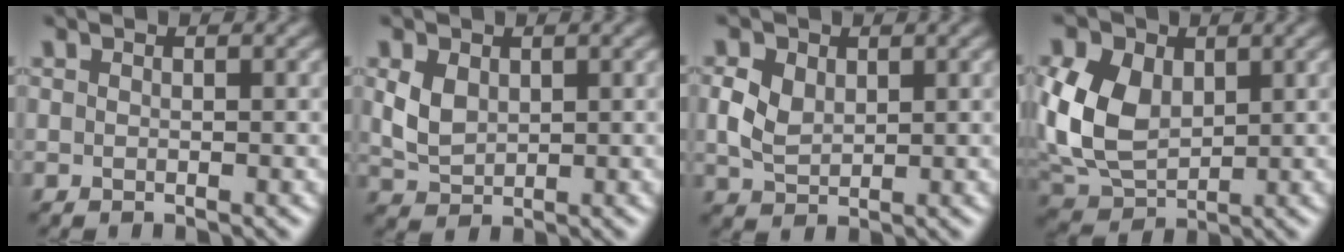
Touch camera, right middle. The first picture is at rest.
{"total": 2.9, "force": [0.8, 2.1, 1.8], "torque": [-0.046, -0.001, 0.019]}
{"total": 3.0, "force": [0.7, 2.2, 1.9], "torque": [-0.050, 0.001, 0.016]}
{"total": 8.5, "force": [1.4, 6.0, 5.8], "torque": [-0.148, 0.006, 0.020]}